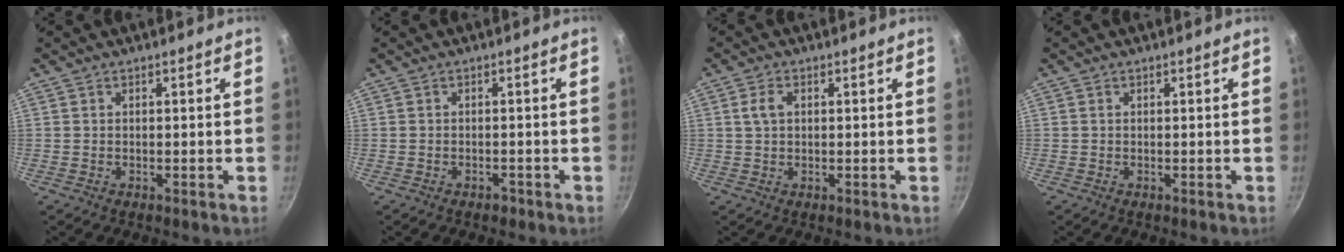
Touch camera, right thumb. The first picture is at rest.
{"total": 0.9, "force": [-0.7, 0.6, 0.2], "torque": [-0.002, 0.005, -0.011]}
{"total": 2.9, "force": [0.7, 1.9, 2.1], "torque": [-0.046, 0.007, 0.014]}
{"total": 0.0}